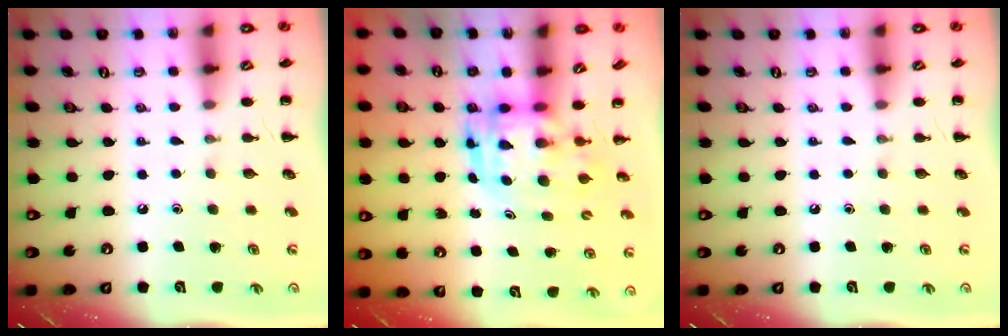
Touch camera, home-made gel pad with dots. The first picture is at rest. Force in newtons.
{"total": 3.5, "press": 3.4, "slide": 0.7}
{"total": 0.0}